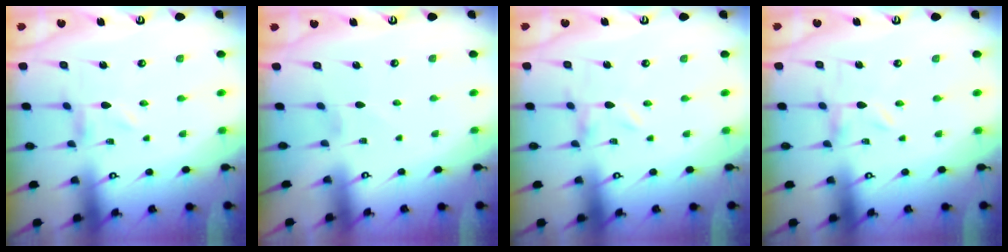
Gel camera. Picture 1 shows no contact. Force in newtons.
{"total": 0.0}
{"total": 0.0}
{"total": 0.0}